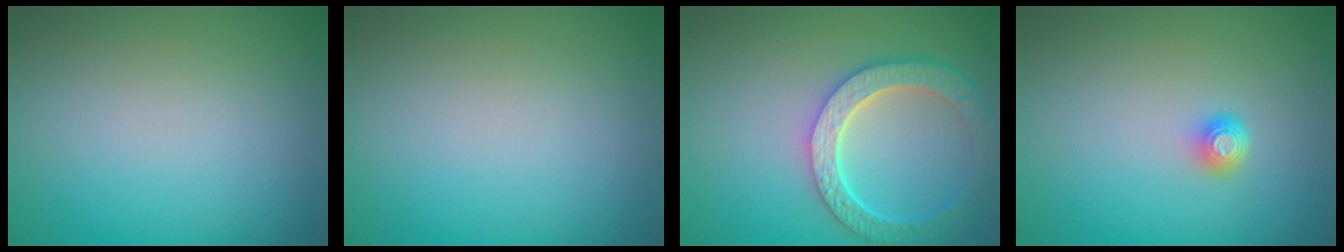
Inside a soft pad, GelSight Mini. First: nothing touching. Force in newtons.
{"total": 0.0}
{"total": 6.0, "press": 4.6, "slide": 3.9}
{"total": 1.4, "press": 1.1, "slide": 1.0}